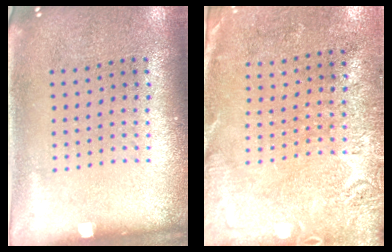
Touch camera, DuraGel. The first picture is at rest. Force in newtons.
{"total": 2.7, "press": 2.4, "slide": 1.2}